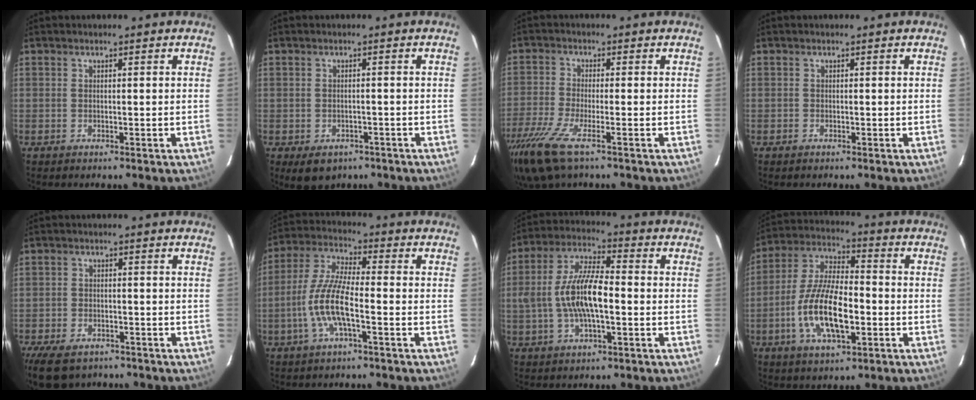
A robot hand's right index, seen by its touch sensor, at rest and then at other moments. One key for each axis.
{"total": 6.0, "fx": -3.9, "fy": 3.7, "fz": 2.8, "tx": -0.051, "ty": -0.012, "tz": -0.041}
{"total": 11.4, "fx": -7.7, "fy": 1.8, "fz": 8.2, "tx": -0.193, "ty": -0.048, "tz": -0.149}
{"total": 0.0}
{"total": 10.7, "fx": -7.7, "fy": 5.7, "fz": 4.8, "tx": -0.125, "ty": -0.012, "tz": -0.126}
{"total": 10.4, "fx": -3.4, "fy": 2.1, "fz": 9.6, "tx": -0.208, "ty": 0.002, "tz": -0.066}
{"total": 11.8, "fx": -1.8, "fy": 4.0, "fz": 11.0, "tx": -0.224, "ty": 0.010, "tz": -0.031}
{"total": 14.9, "fx": -4.1, "fy": 5.8, "fz": 13.1, "tx": -0.268, "ty": -0.001, "tz": -0.076}